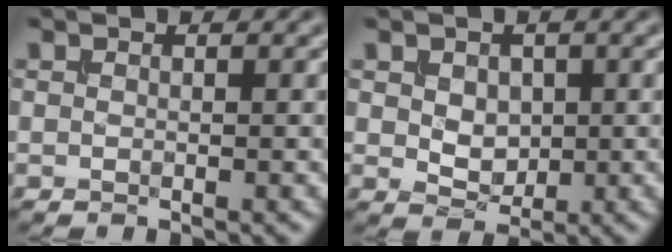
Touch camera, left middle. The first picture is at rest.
{"total": 2.3, "force": [0.3, 1.7, 1.4], "torque": [-0.029, -0.003, 0.007]}